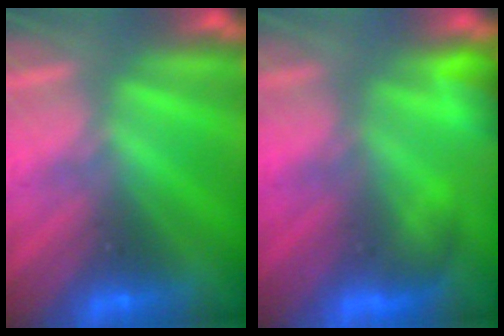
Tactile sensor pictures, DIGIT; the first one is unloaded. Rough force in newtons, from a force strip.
{"total": 4.8}